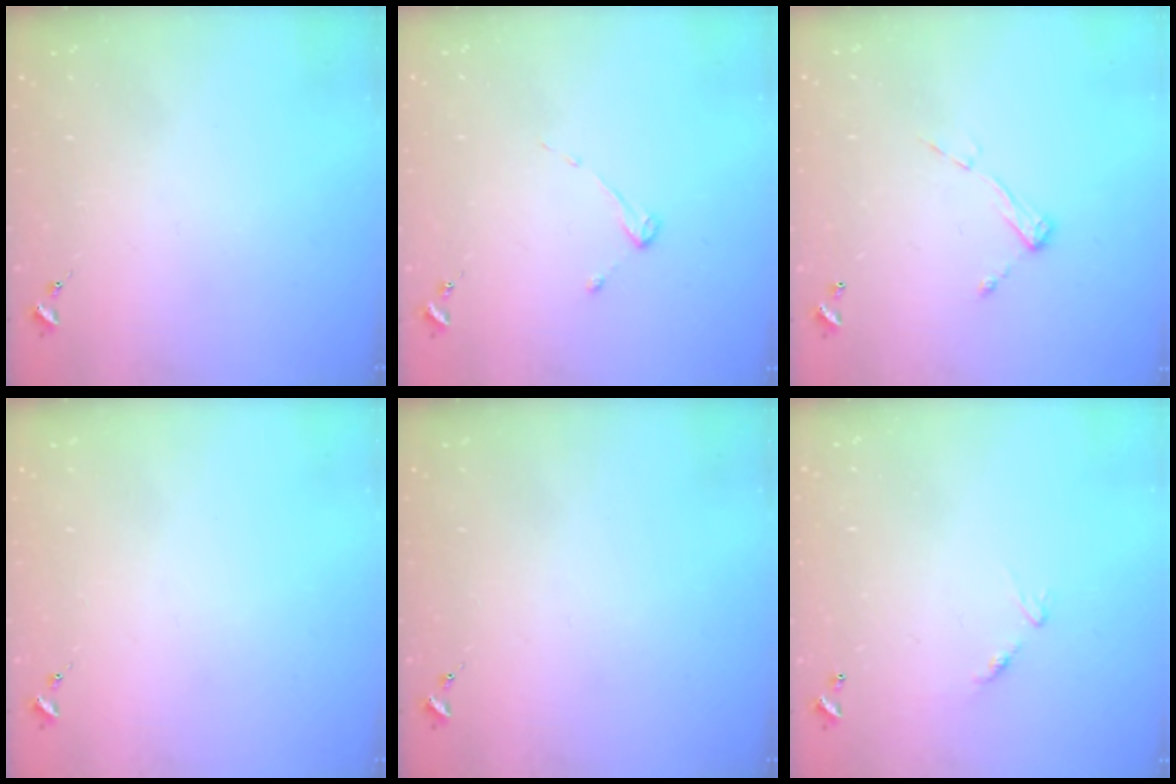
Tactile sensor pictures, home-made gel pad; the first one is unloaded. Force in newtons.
{"total": 2.7, "press": 2.7, "slide": 0.3}
{"total": 6.9, "press": 6.9, "slide": 0.4}
{"total": 0.0}
{"total": 0.0}
{"total": 6.9, "press": 6.8, "slide": 0.6}